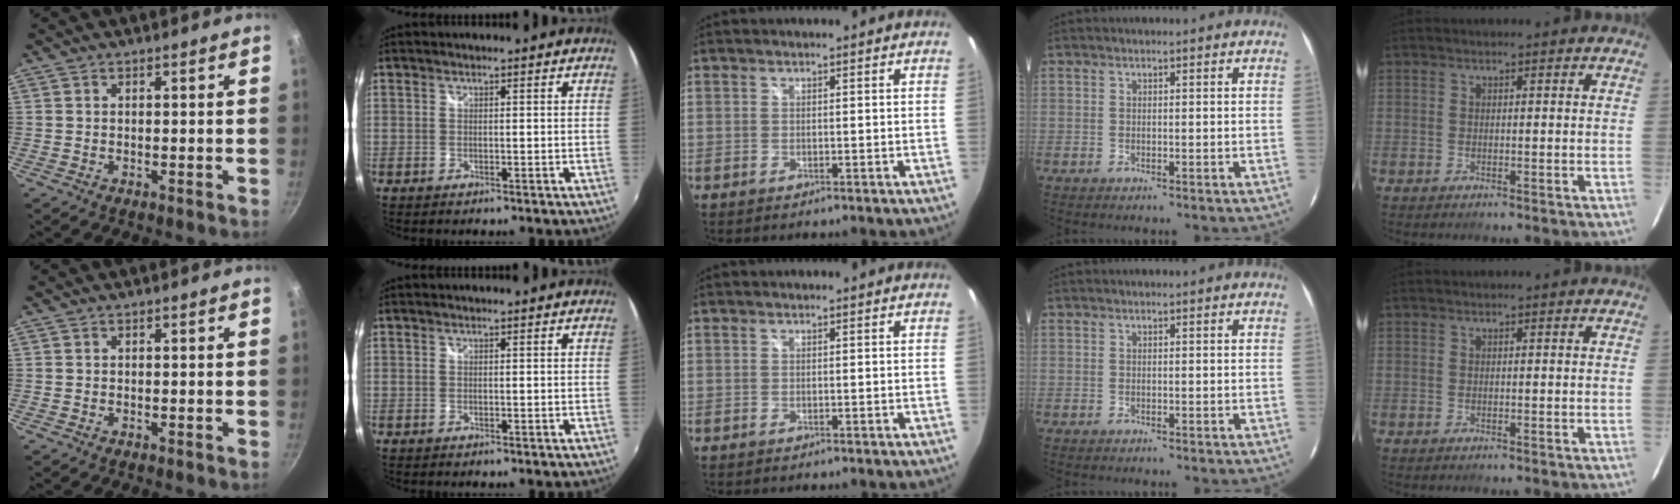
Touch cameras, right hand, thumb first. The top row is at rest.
{}